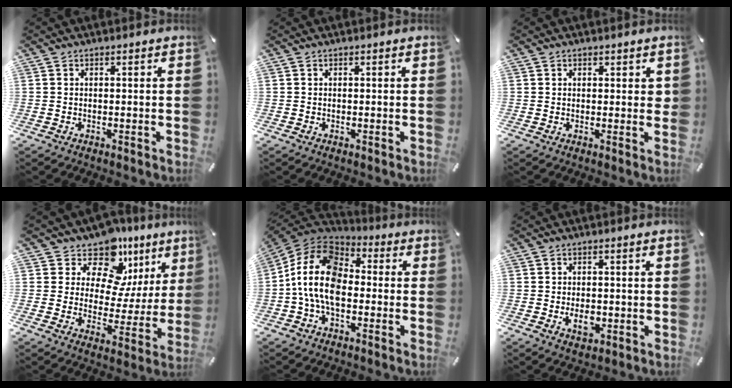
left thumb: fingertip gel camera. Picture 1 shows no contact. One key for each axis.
{"total": 0.0}
{"total": 1.4, "fx": 0.7, "fy": 1.1, "fz": 0.5, "tx": 0.005, "ty": -0.001, "tz": 0.008}
{"total": 13.1, "fx": 9.9, "fy": 7.5, "fz": 4.1, "tx": -0.068, "ty": -0.092, "tz": 0.175}
{"total": 14.4, "fx": -3.2, "fy": 9.7, "fz": 10.2, "tx": -0.225, "ty": 0.021, "tz": -0.065}
{"total": 4.0, "fx": -0.8, "fy": 2.8, "fz": 2.8, "tx": -0.045, "ty": -0.008, "tz": -0.018}